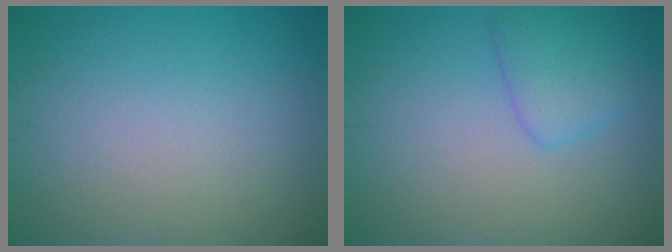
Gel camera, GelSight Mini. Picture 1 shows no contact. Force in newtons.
{"total": 2.7, "press": 2.7, "slide": 0.2}